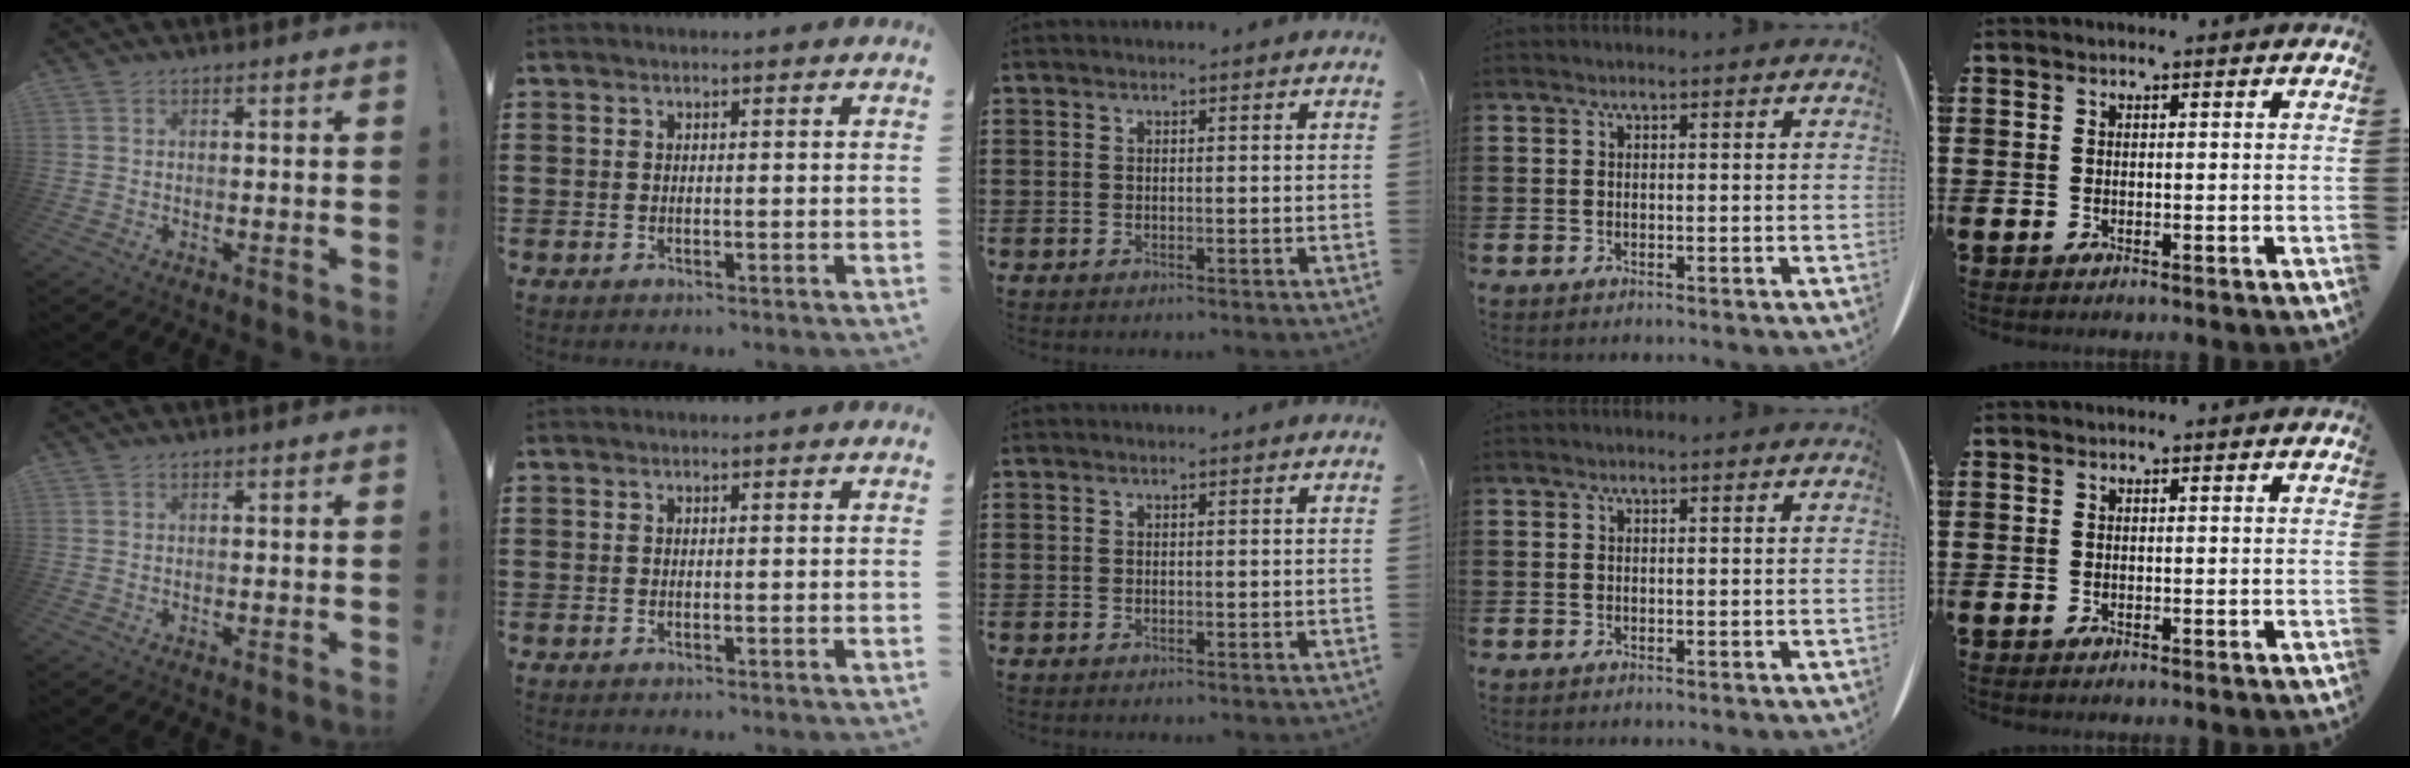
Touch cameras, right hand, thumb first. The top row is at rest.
{}